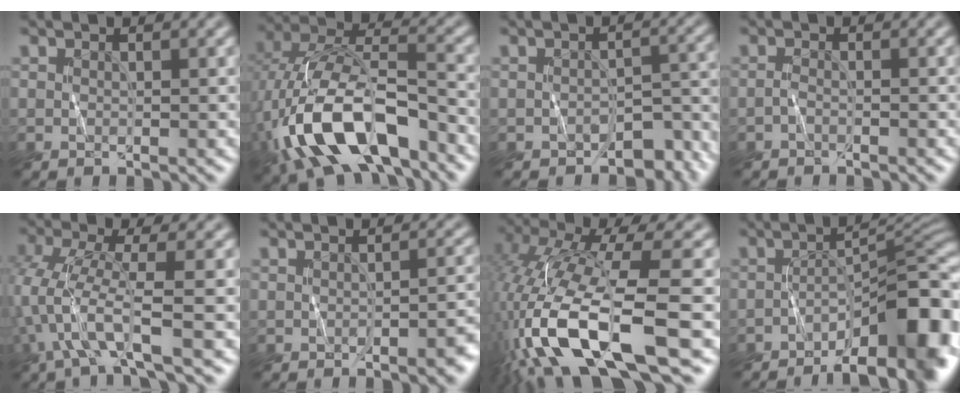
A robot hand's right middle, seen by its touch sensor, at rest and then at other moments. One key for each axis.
{"total": 11.9, "fx": -5.3, "fy": 5.6, "fz": 9.0, "tx": -0.191, "ty": 0.003, "tz": -0.097}
{"total": 4.1, "fx": -3.0, "fy": 2.1, "fz": 1.8, "tx": -0.006, "ty": 0.001, "tz": -0.045}
{"total": 1.0, "fx": -0.8, "fy": -0.5, "fz": -0.3, "tx": -0.003, "ty": 0.001, "tz": -0.017}
{"total": 4.6, "fx": -2.3, "fy": 0.2, "fz": 3.9, "tx": -0.096, "ty": -0.003, "tz": -0.051}
{"total": 3.1, "fx": -1.8, "fy": 1.0, "fz": 2.3, "tx": -0.026, "ty": 0.004, "tz": -0.024}
{"total": 13.3, "fx": -5.9, "fy": 3.4, "fz": 11.4, "tx": -0.240, "ty": 0.002, "tz": -0.095}
{"total": 12.2, "fx": -7.5, "fy": 3.8, "fz": 8.8, "tx": -0.114, "ty": 0.006, "tz": -0.111}